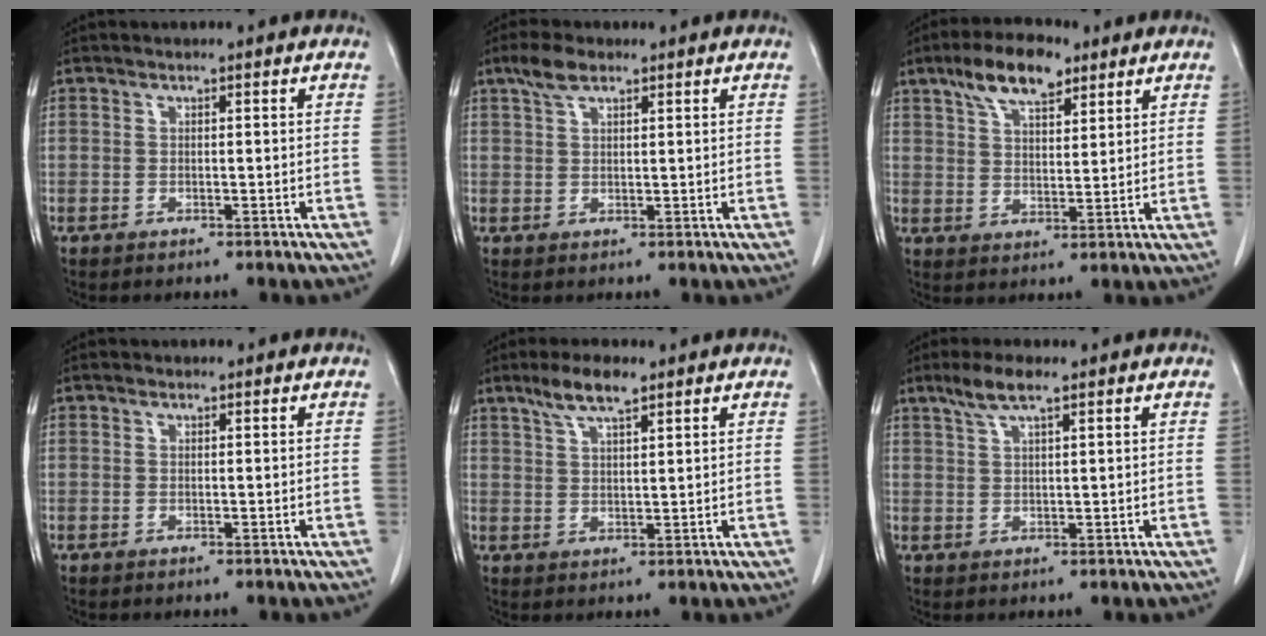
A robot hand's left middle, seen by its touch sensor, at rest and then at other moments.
{"total": 3.6, "force": [2.5, 1.4, 2.2], "torque": [-0.050, 0.010, 0.050]}
{"total": 9.1, "force": [6.0, 3.4, 5.9], "torque": [-0.112, 0.014, 0.108]}
{"total": 0.5, "force": [0.4, 0.3, 0.1], "torque": [-0.005, 0.003, 0.005]}
{"total": 5.6, "force": [4.0, 1.0, 3.7], "torque": [-0.078, 0.006, 0.076]}
{"total": 4.3, "force": [3.1, 0.5, 3.0], "torque": [-0.068, 0.007, 0.062]}